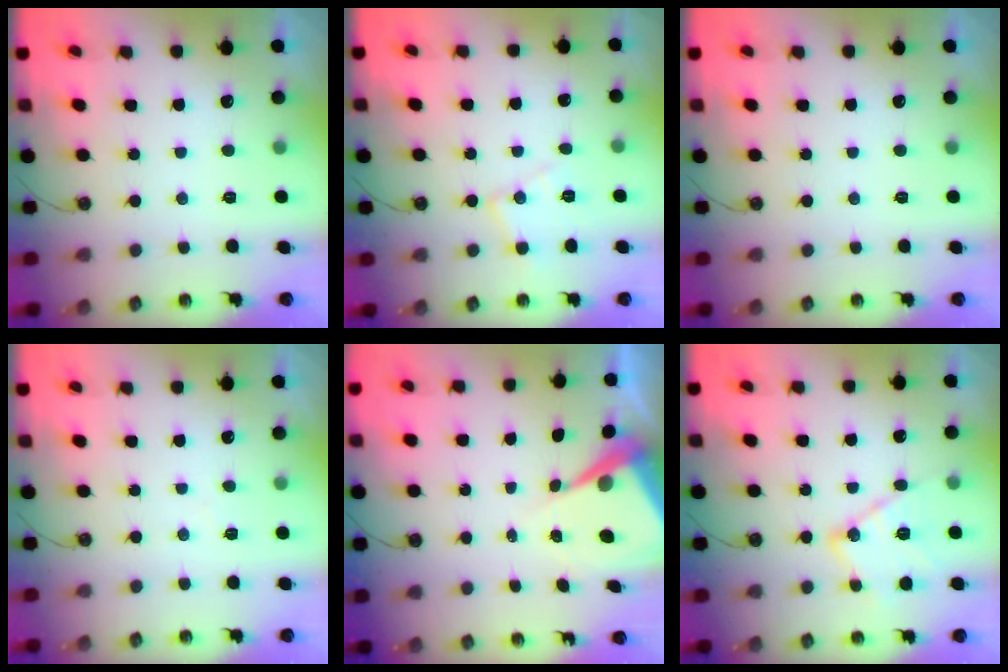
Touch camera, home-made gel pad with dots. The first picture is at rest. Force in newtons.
{"total": 8.5, "press": 8.5, "slide": 0.6}
{"total": 0.0}
{"total": 3.8, "press": 3.7, "slide": 0.6}
{"total": 8.7, "press": 8.6, "slide": 0.9}
{"total": 14.0, "press": 13.9, "slide": 1.1}